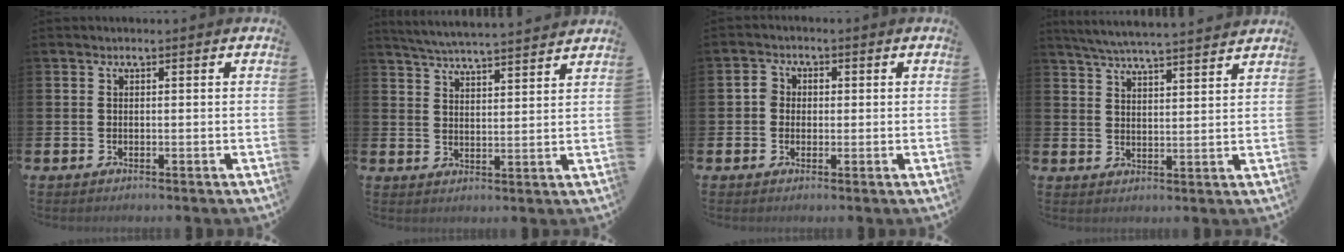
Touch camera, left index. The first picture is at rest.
{"total": 5.2, "force": [5.2, -0.3, 0.5], "torque": [-0.032, -0.033, 0.092]}
{"total": 2.3, "force": [0.1, 2.2, 0.8], "torque": [-0.013, 0.007, -0.003]}
{"total": 5.6, "force": [5.5, -0.3, 1.0], "torque": [-0.042, -0.030, 0.098]}